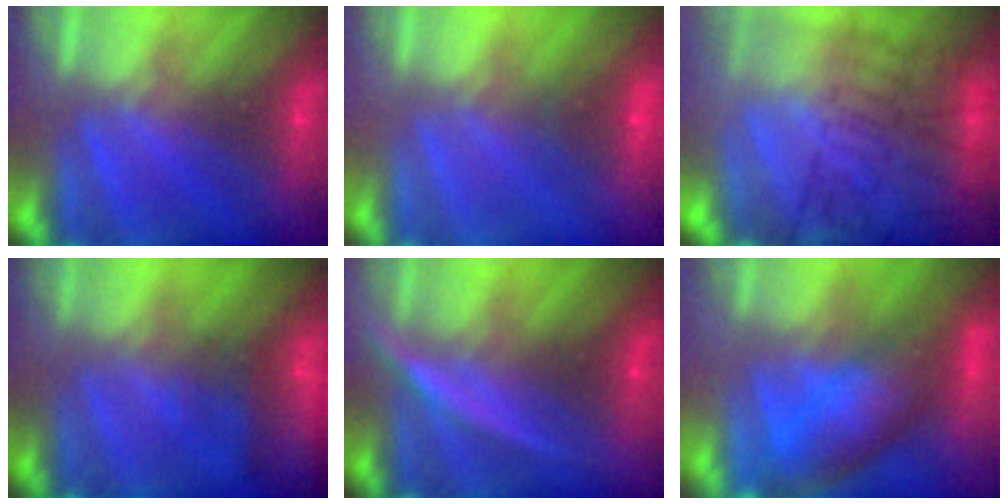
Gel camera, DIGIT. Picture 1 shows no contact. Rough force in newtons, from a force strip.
{"total": 2.0}
{"total": 7.5}
{"total": 11.7}
{"total": 3.1}
{"total": 8.9}